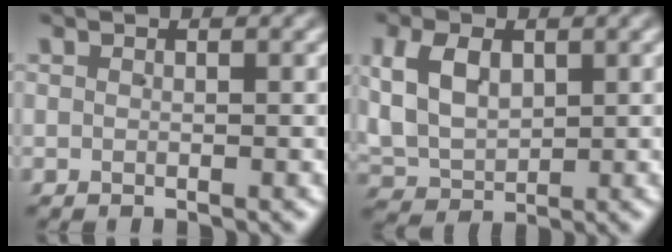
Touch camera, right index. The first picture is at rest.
{"total": 7.5, "force": [1.4, 6.2, 3.9], "torque": [-0.101, -0.009, 0.028]}